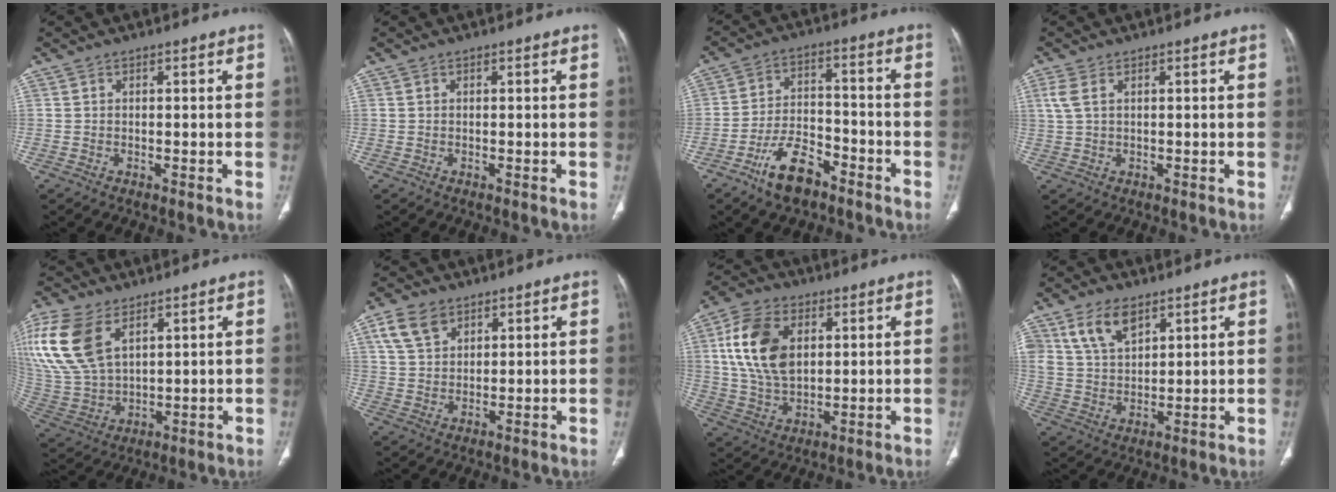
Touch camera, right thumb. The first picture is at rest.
{"total": 0.0}
{"total": 10.0, "force": [-6.6, 4.7, 5.9], "torque": [-0.101, 0.041, -0.121]}
{"total": 3.0, "force": [1.1, 1.5, 2.3], "torque": [-0.069, 0.013, 0.029]}
{"total": 18.6, "force": [8.4, 10.8, 12.6], "torque": [-0.287, -0.019, 0.174]}
{"total": 7.1, "force": [4.0, 4.5, 3.7], "torque": [-0.060, -0.010, 0.081]}
{"total": 14.6, "force": [3.7, 9.4, 10.6], "torque": [-0.189, -0.003, 0.071]}
{"total": 8.8, "force": [5.1, 5.0, 5.2], "torque": [-0.083, -0.022, 0.104]}